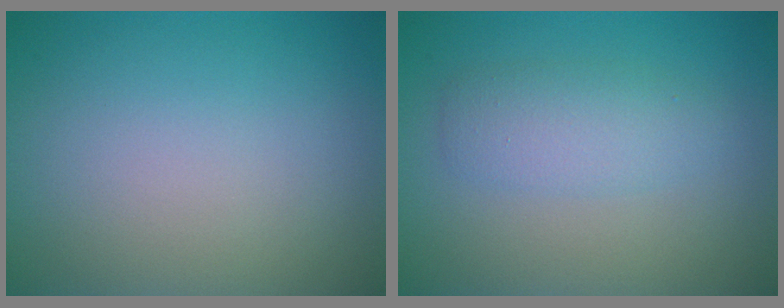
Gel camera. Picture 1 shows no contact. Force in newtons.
{"total": 2.9, "press": 2.9, "slide": 0.1}